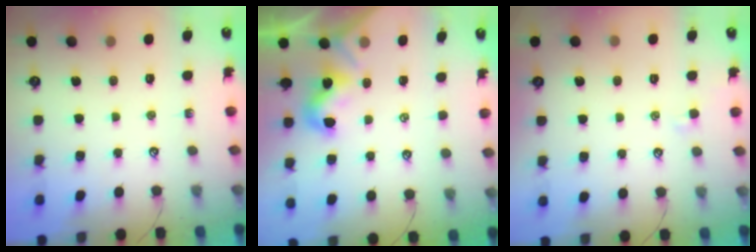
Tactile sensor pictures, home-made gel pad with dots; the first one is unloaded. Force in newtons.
{"total": 2.0, "press": 1.9, "slide": 0.5}
{"total": 1.8, "press": 1.7, "slide": 0.3}